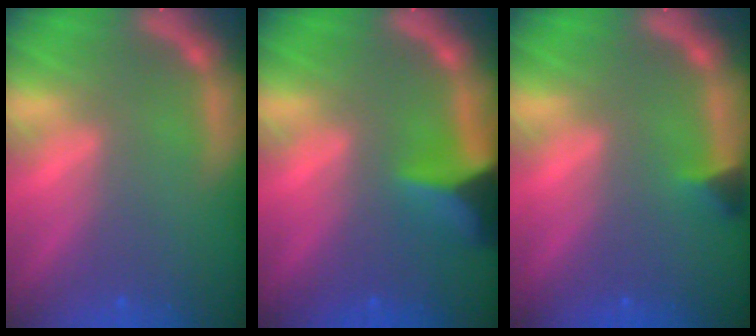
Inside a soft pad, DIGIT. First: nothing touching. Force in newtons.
{"total": 5.4}
{"total": 1.4}